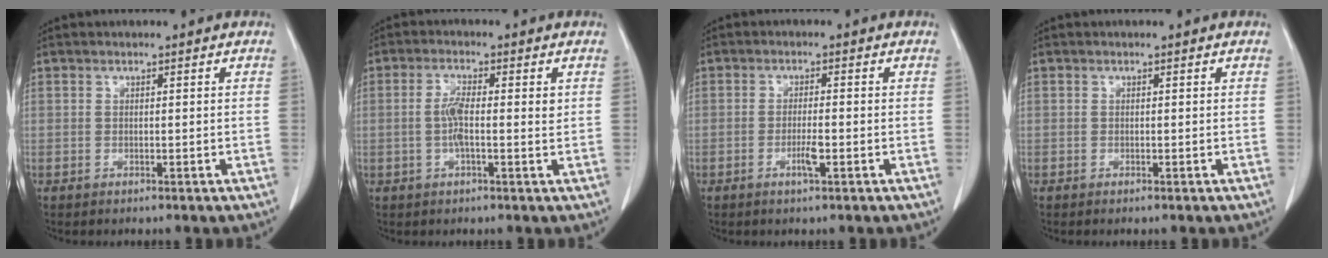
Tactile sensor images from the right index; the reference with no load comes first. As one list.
[{"total": 4.3, "force": [0.2, 1.0, 4.2], "torque": [-0.083, 0.006, -0.002]}, {"total": 2.7, "force": [-1.1, 0.1, 2.4], "torque": [-0.046, -0.002, -0.020]}, {"total": 0.0}]